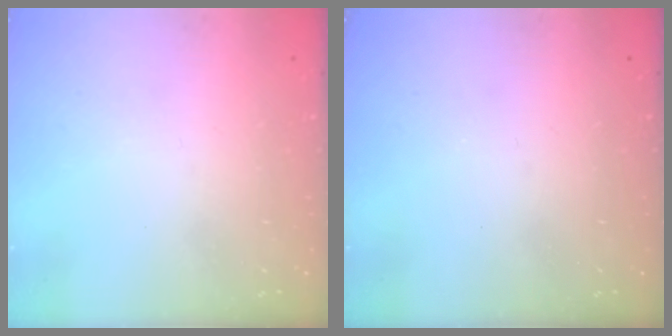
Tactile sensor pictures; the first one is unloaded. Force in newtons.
{"total": 0.0}